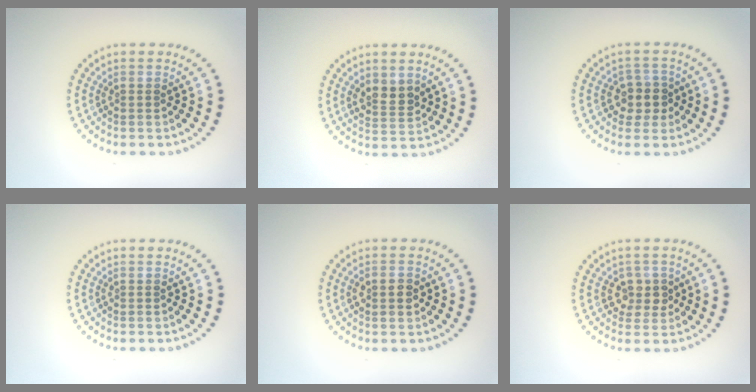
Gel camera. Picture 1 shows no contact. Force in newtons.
{"total": 2.5, "press": 2.3, "slide": 1.0}
{"total": 2.6, "press": 2.3, "slide": 1.1}
{"total": 0.0}
{"total": 1.8, "press": 1.8, "slide": 0.1}
{"total": 2.4, "press": 2.2, "slide": 0.8}